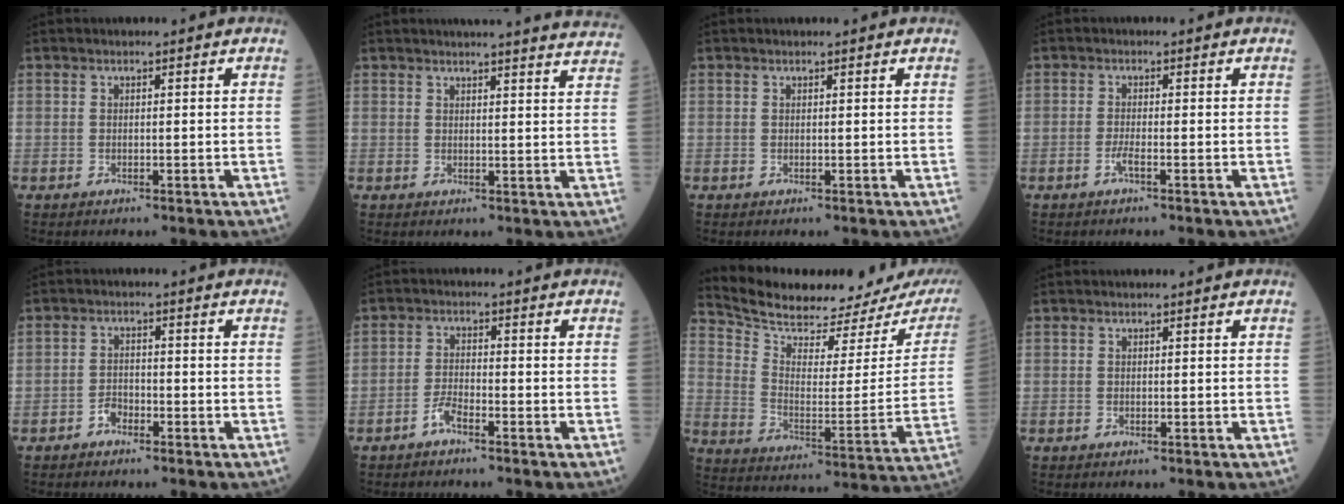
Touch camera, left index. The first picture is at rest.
{"total": 15.4, "force": [14.8, 0.4, 4.2], "torque": [-0.046, -0.042, 0.154]}
{"total": 0.7, "force": [0.7, -0.1, 0.2], "torque": [-0.005, 0.001, 0.010]}
{"total": 1.4, "force": [-0.8, -0.1, 1.1], "torque": [-0.025, -0.001, -0.018]}
{"total": 1.9, "force": [-1.5, 1.0, 0.7], "torque": [-0.012, 0.003, -0.029]}
{"total": 2.5, "force": [-1.9, 0.4, 1.5], "torque": [-0.035, -0.001, -0.041]}
{"total": 20.8, "force": [19.5, 2.7, 6.8], "torque": [-0.115, -0.070, 0.273]}
{"total": 0.0}